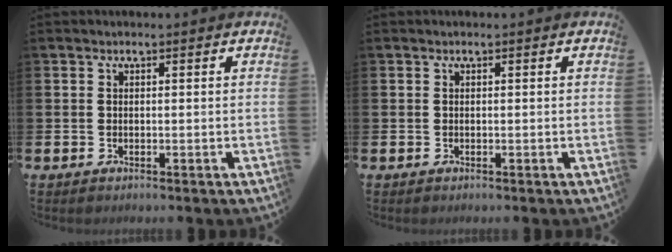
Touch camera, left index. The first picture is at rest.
{"total": 0.0}